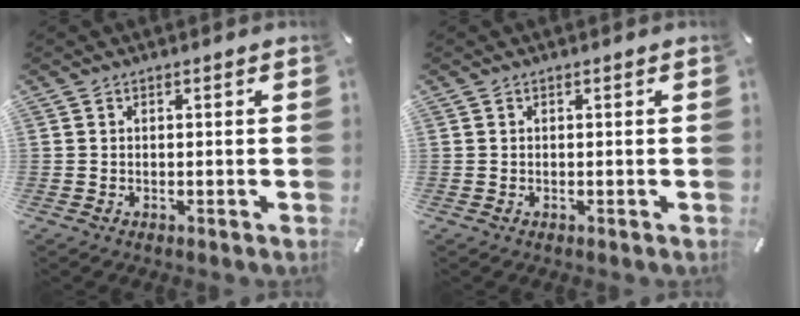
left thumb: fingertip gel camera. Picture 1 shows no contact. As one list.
[{"total": 0.0}]